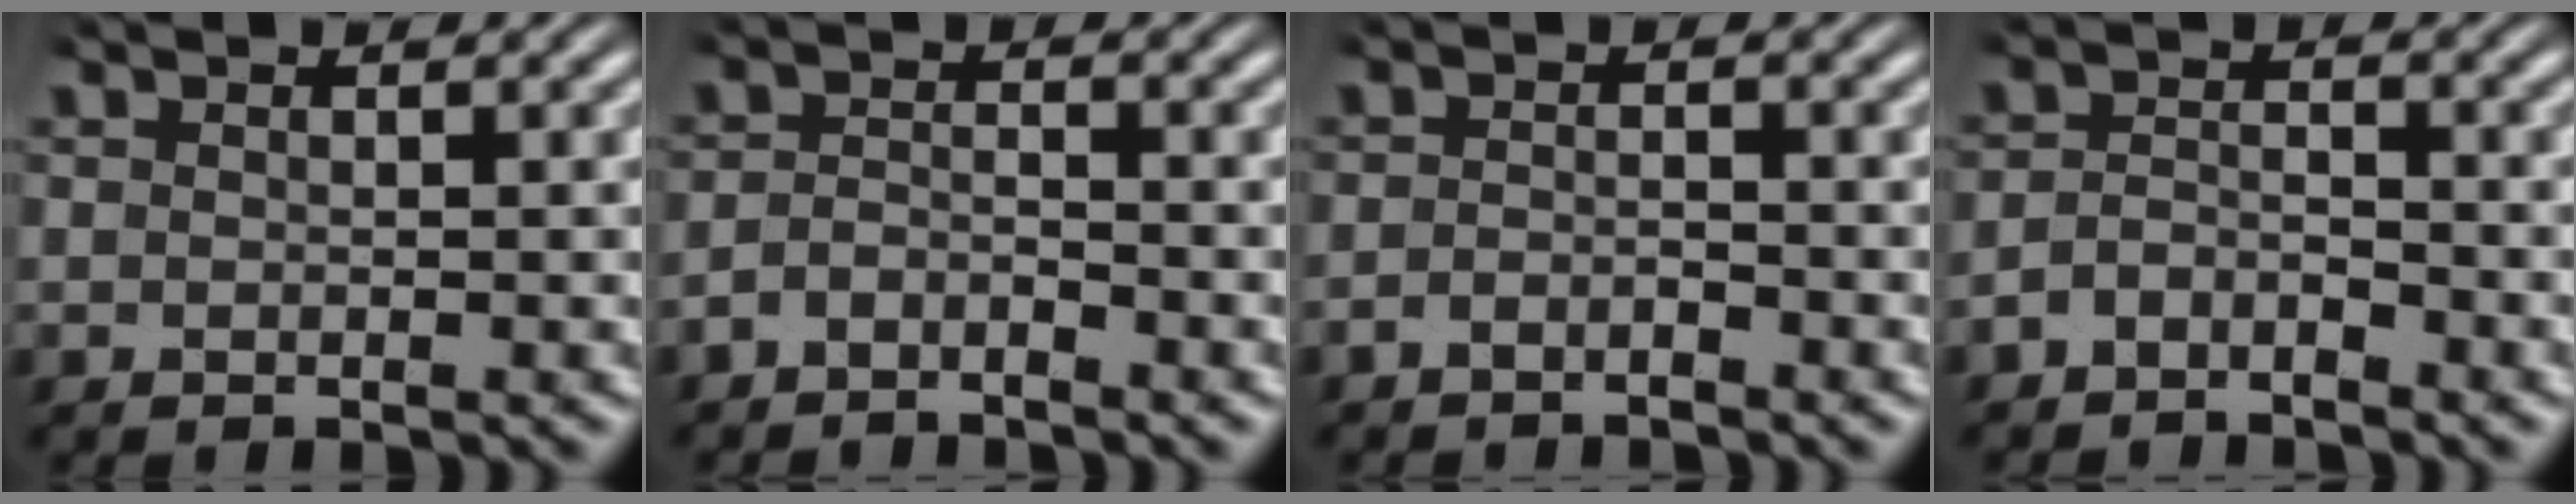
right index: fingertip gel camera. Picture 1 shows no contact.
{"total": 2.4, "force": [-2.3, 0.7, 0.4], "torque": [-0.011, -0.011, -0.038]}
{"total": 1.9, "force": [-1.8, 0.4, 0.2], "torque": [-0.004, -0.007, -0.032]}
{"total": 2.7, "force": [-2.4, 1.1, 0.6], "torque": [-0.011, -0.010, -0.041]}